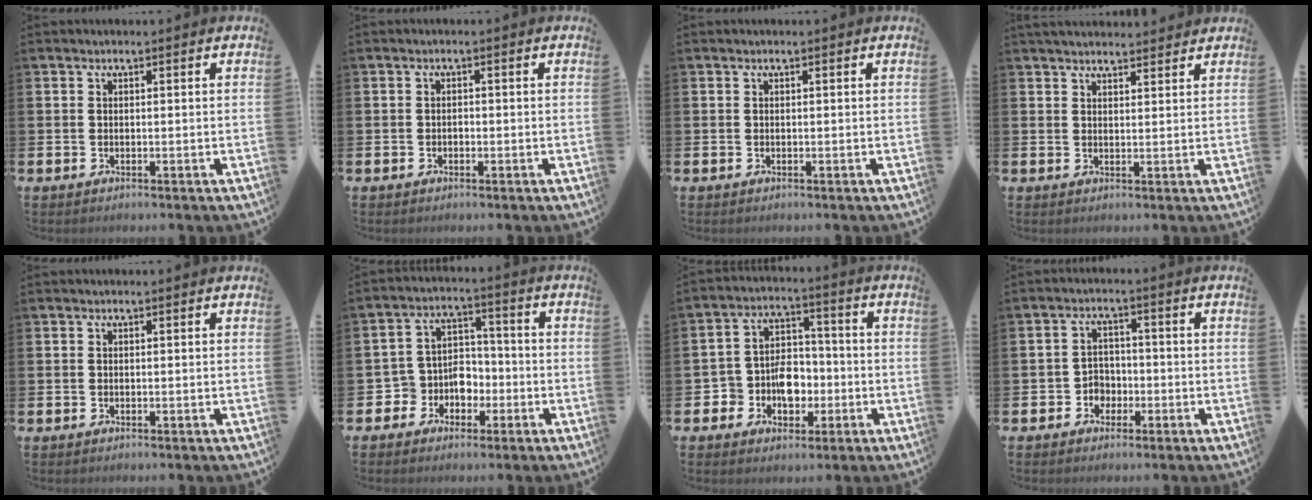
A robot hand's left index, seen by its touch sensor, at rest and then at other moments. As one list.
[{"total": 0.7, "force": [-0.4, 0.5, 0.2], "torque": [-0.003, 0.001, -0.008]}, {"total": 0.0}, {"total": 2.9, "force": [2.9, 0.5, 0.2], "torque": [-0.007, -0.011, 0.052]}, {"total": 0.0}, {"total": 5.2, "force": [-2.0, 4.7, 1.1], "torque": [-0.041, 0.008, -0.039]}, {"total": 6.2, "force": [-1.9, 5.2, 2.9], "torque": [-0.050, 0.011, -0.038]}, {"total": 3.1, "force": [-1.6, 2.5, 0.8], "torque": [-0.022, 0.005, -0.038]}]